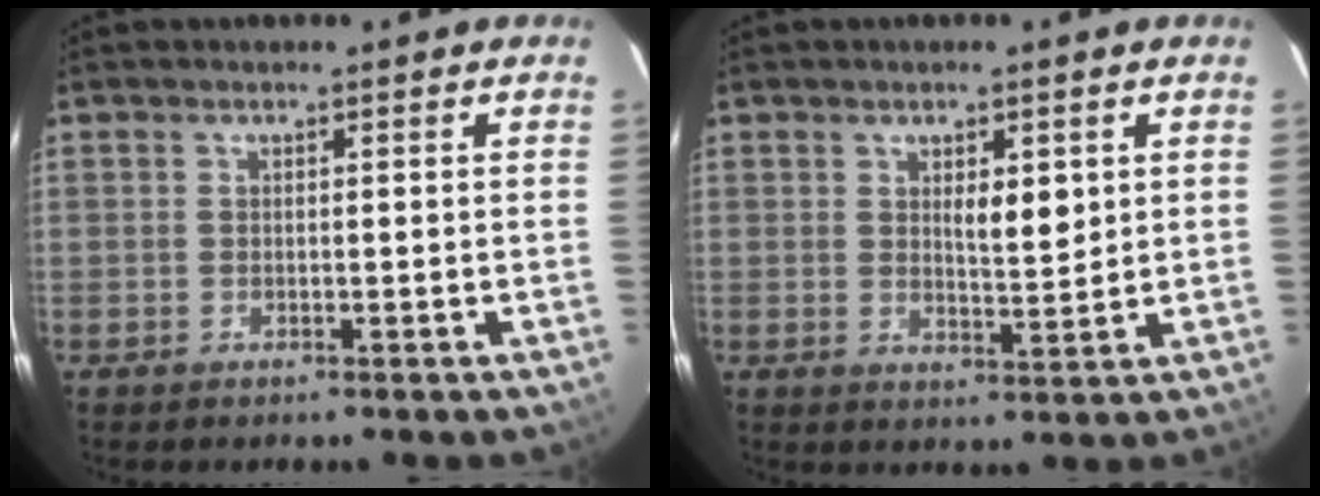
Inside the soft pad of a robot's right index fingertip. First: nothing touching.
{"total": 4.8, "force": [1.4, 1.6, 4.3], "torque": [-0.069, -0.004, 0.024]}